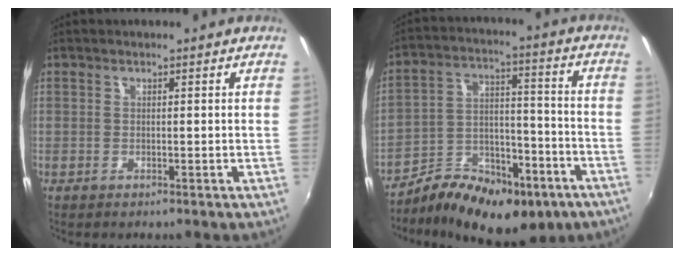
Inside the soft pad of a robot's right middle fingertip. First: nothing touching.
{"total": 19.7, "force": [-12.2, 9.9, 11.8], "torque": [-0.200, 0.003, -0.178]}